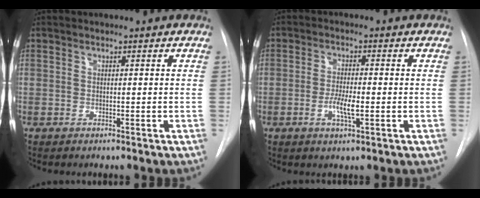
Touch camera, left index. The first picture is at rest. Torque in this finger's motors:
{"motor_torque": [0.61, 0.23, 0.10, 0.03]}